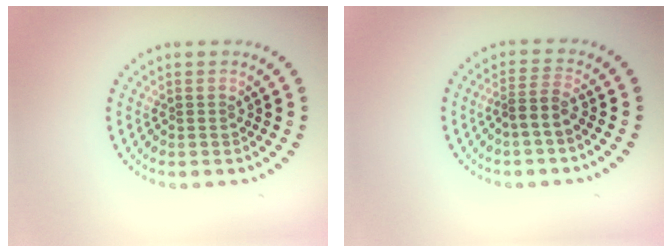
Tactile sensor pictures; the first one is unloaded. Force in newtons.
{"total": 1.8, "press": 1.3, "slide": 1.2}